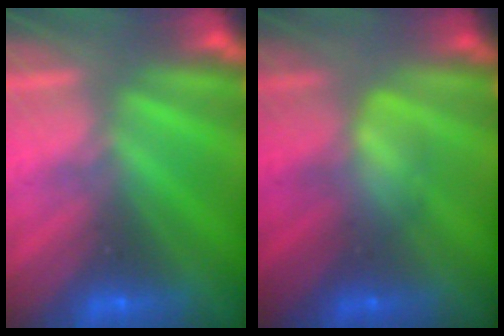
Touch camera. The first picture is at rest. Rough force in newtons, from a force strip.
{"total": 2.8}